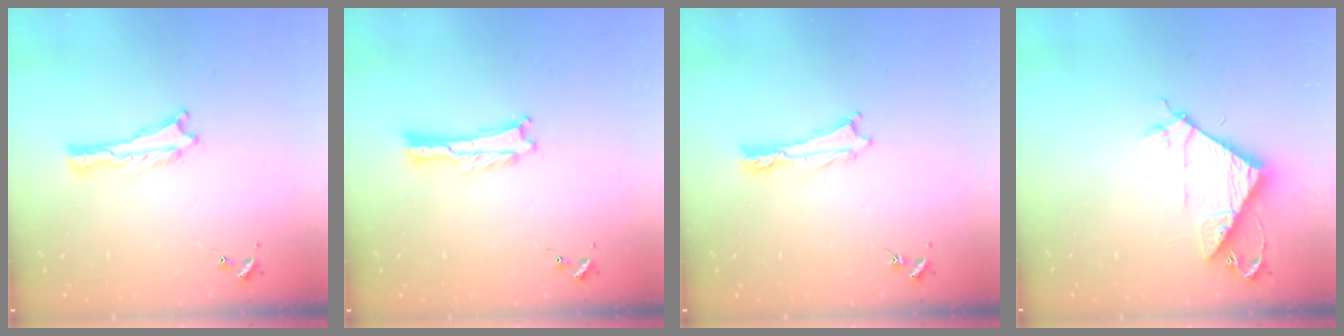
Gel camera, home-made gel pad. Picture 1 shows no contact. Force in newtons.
{"total": 0.0}
{"total": 0.0}
{"total": 7.7, "press": 7.7, "slide": 0.7}